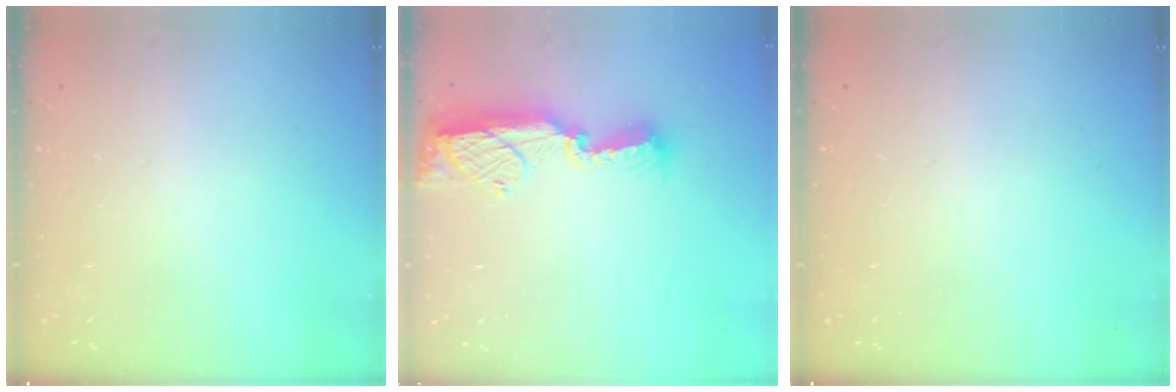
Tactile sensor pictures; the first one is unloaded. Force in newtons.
{"total": 13.3, "press": 12.2, "slide": 5.5}
{"total": 0.0}